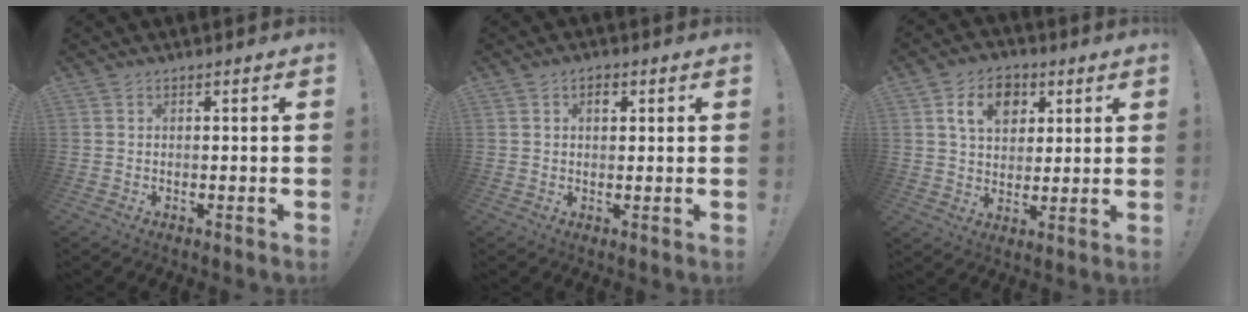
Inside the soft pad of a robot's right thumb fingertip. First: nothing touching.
{"total": 2.6, "force": [0.8, 1.9, 1.6], "torque": [-0.014, -0.002, 0.009]}
{"total": 11.8, "force": [4.8, 8.9, 6.1], "torque": [-0.088, -0.008, 0.089]}